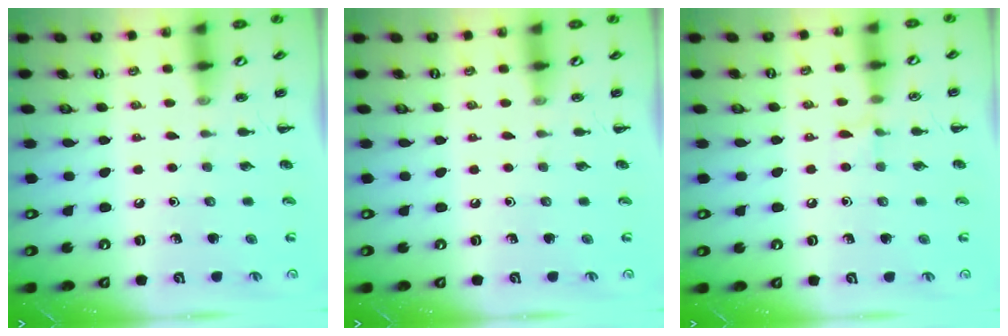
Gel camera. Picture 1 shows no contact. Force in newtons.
{"total": 0.0}
{"total": 4.8, "press": 4.6, "slide": 1.6}